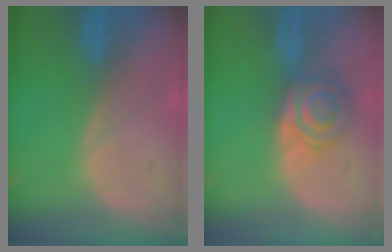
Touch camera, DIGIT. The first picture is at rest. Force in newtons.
{"total": 6.4, "press": 5.6, "slide": 3.0}